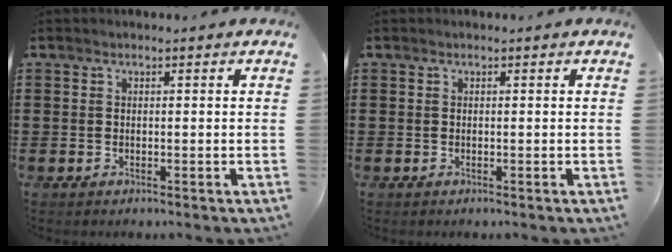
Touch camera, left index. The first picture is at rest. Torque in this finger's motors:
{"motor_torque": [0.30, 0.38, 0.00, -0.01]}